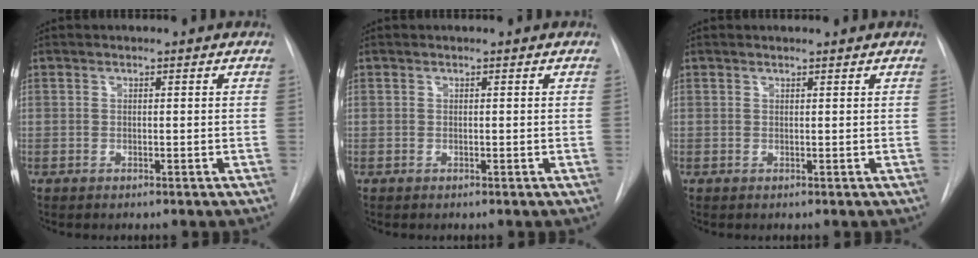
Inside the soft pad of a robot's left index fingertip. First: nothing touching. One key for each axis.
{"total": 0.0}
{"total": 1.1, "fx": 1.0, "fy": -0.1, "fz": 0.2, "tx": -0.007, "ty": 0.008, "tz": 0.019}